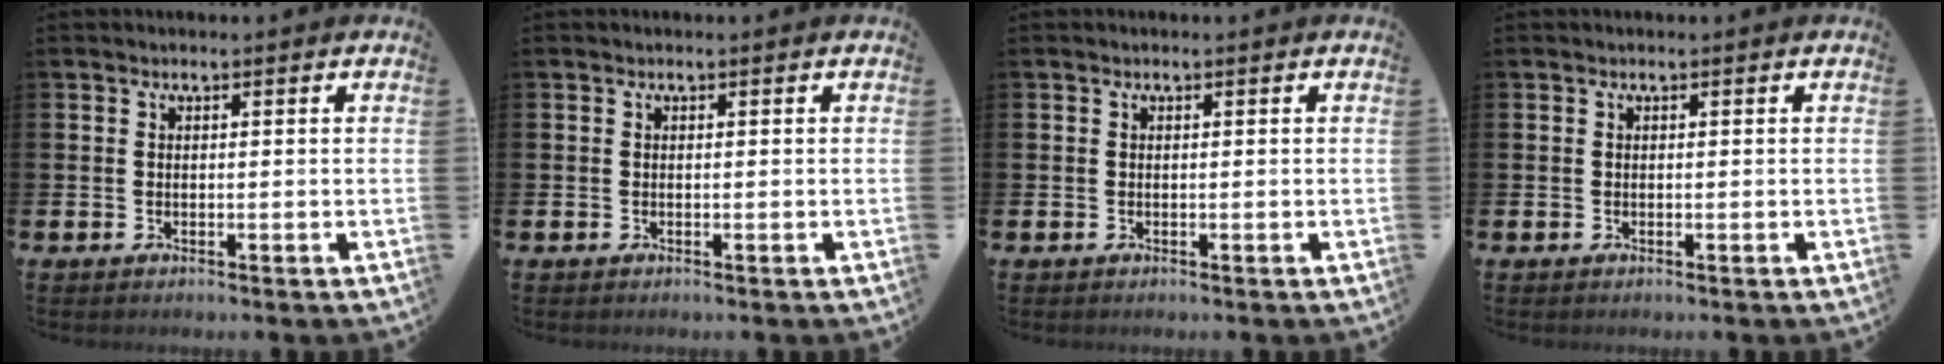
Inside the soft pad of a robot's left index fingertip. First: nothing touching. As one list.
[{"total": 0.0}, {"total": 0.0}, {"total": 0.0}]